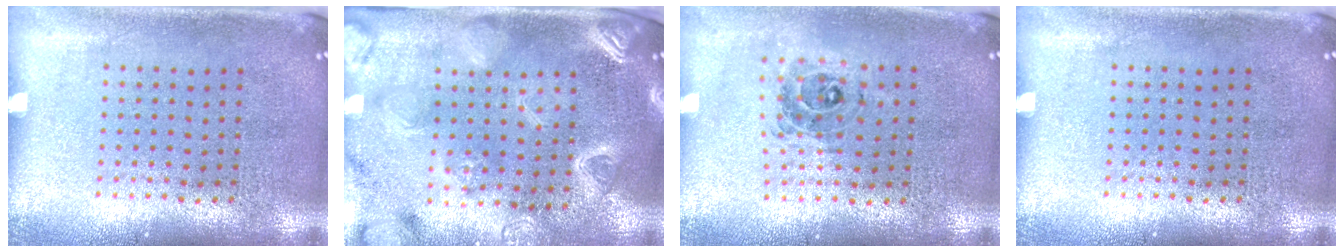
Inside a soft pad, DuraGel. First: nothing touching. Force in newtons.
{"total": 3.5, "press": 3.2, "slide": 1.3}
{"total": 0.7, "press": 0.7, "slide": 0.2}
{"total": 0.0}